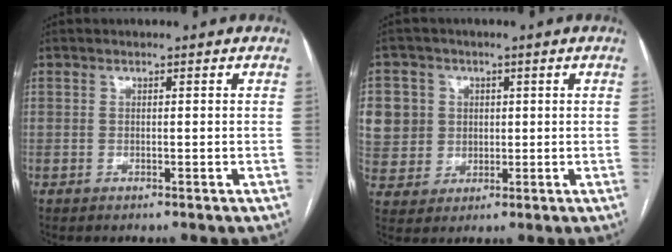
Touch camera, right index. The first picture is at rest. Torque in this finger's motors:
{"motor_torque": [0.31, 0.30, 0.14, 0.04]}